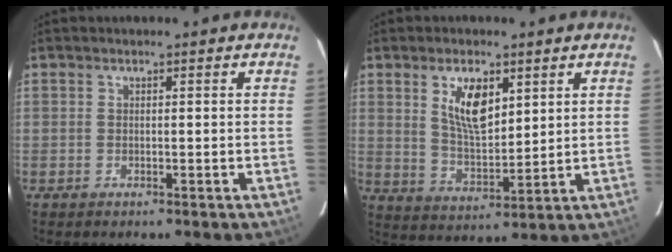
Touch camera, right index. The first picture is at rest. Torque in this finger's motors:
{"motor_torque": [0.39, 0.06, 0.33, 0.09]}